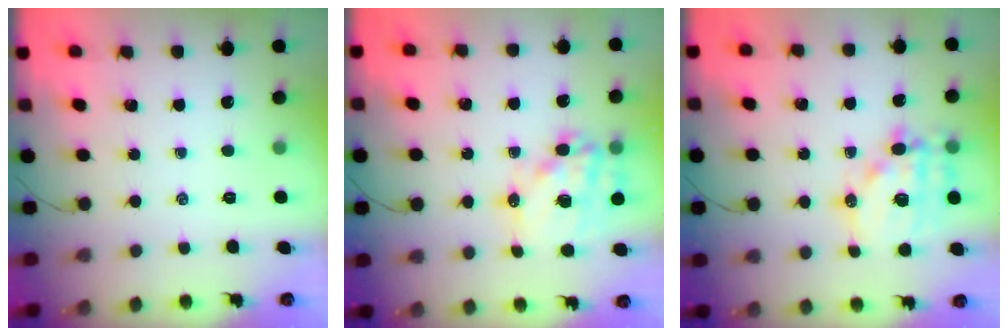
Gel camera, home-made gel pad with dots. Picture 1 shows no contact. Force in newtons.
{"total": 16.8, "press": 16.4, "slide": 3.6}
{"total": 15.8, "press": 15.4, "slide": 3.4}